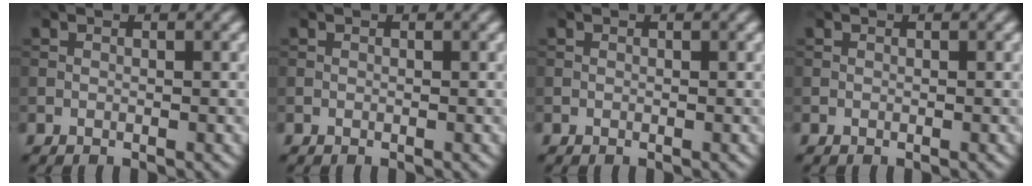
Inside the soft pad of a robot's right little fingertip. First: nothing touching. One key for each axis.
{"total": 0.0}
{"total": 0.0}
{"total": 0.0}